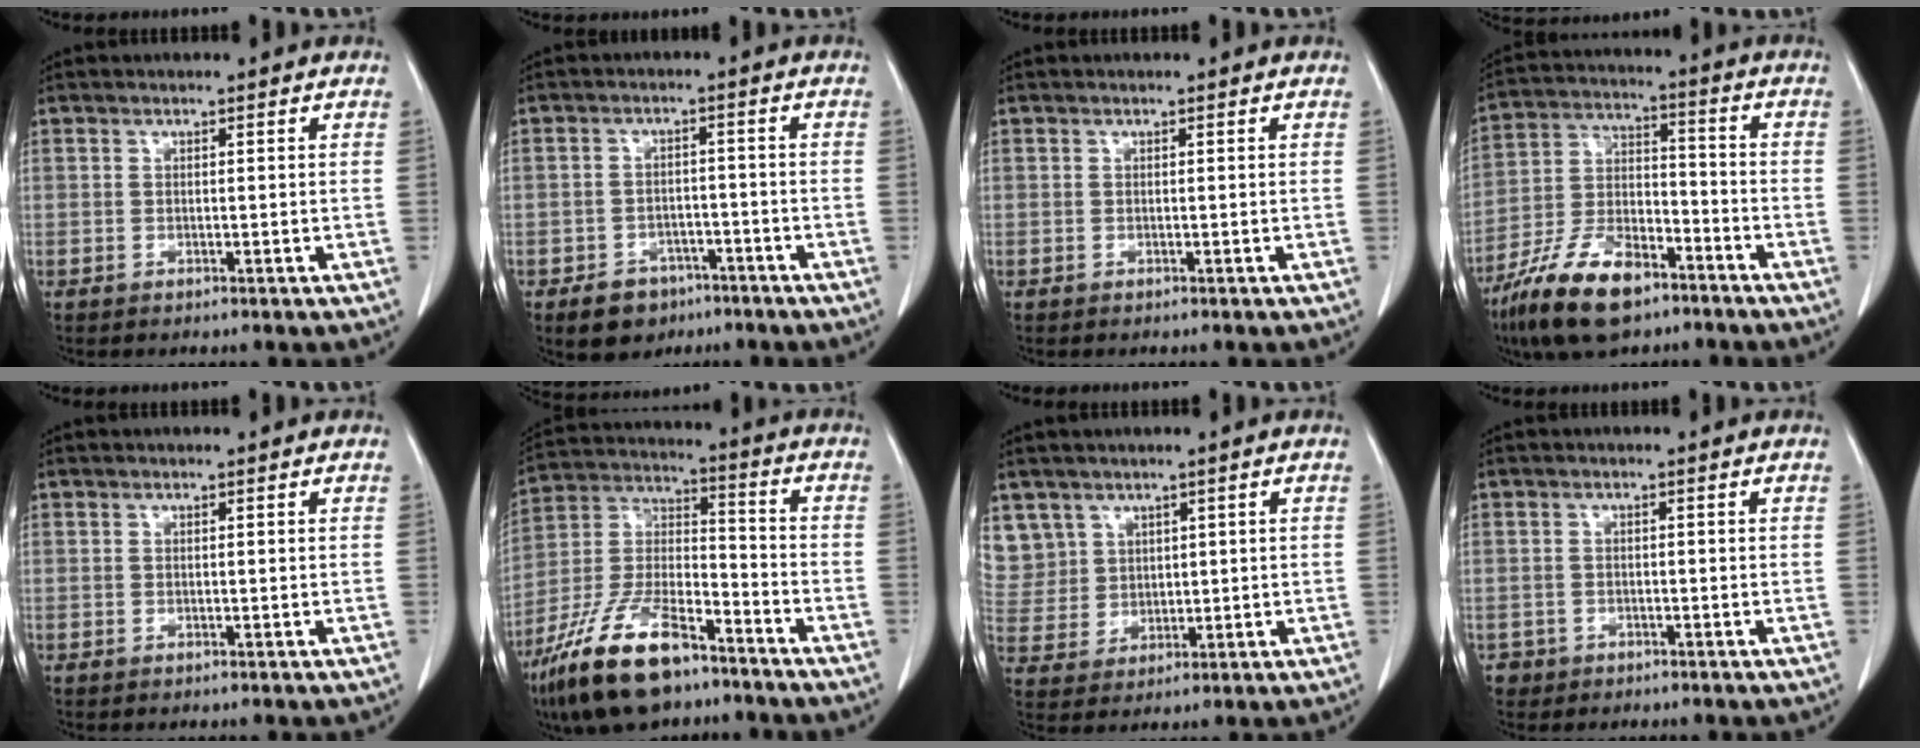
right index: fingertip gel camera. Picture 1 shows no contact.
{"total": 5.7, "force": [-3.6, 4.1, 1.9], "torque": [-0.030, 0.006, -0.048]}
{"total": 0.0}
{"total": 14.1, "force": [-9.3, 5.4, 9.0], "torque": [-0.178, -0.004, -0.174]}
{"total": 0.0}
{"total": 16.8, "force": [-11.5, 5.4, 10.9], "torque": [-0.231, -0.006, -0.214]}
{"total": 8.9, "force": [4.8, 7.4, 0.4], "torque": [-0.021, 0.020, 0.119]}
{"total": 1.8, "force": [-0.9, 1.5, -0.1], "torque": [0.000, 0.008, -0.016]}